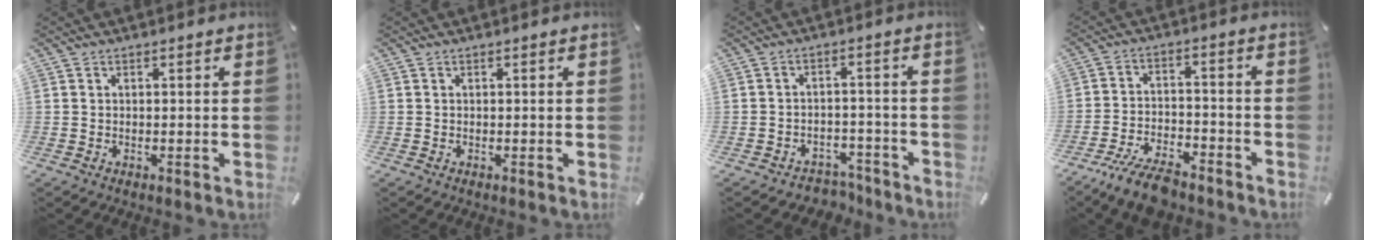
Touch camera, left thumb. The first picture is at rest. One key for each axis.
{"total": 0.0}
{"total": 4.1, "fx": -3.2, "fy": 2.5, "fz": 0.8, "tx": -0.013, "ty": 0.013, "tz": -0.060}
{"total": 10.2, "fx": -8.3, "fy": 3.3, "fz": 4.9, "tx": -0.083, "ty": 0.047, "tz": -0.157}